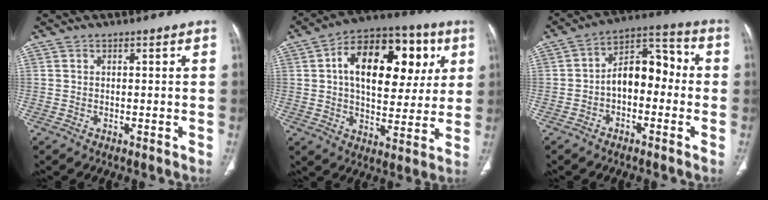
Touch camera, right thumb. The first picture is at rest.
{"total": 22.2, "force": [5.9, 12.9, 17.2], "torque": [-0.214, 0.011, 0.082]}
{"total": 10.7, "force": [-1.4, 6.7, 8.2], "torque": [-0.093, 0.045, -0.036]}